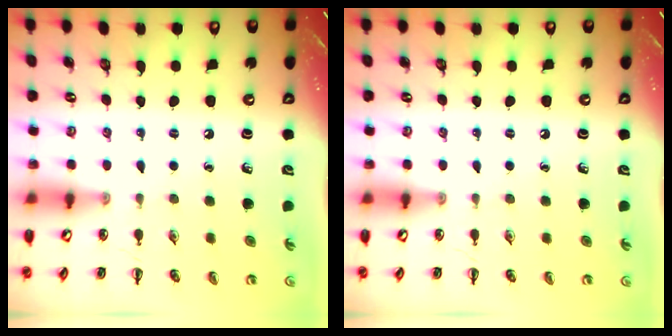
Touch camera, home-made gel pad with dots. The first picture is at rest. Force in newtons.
{"total": 0.0}